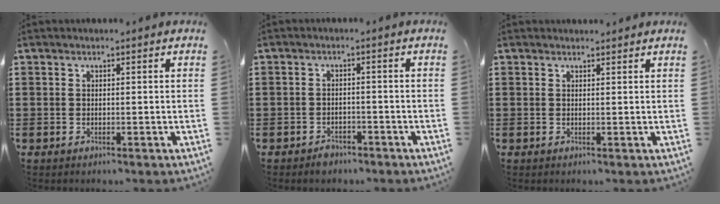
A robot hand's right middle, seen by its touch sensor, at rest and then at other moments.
{"total": 1.8, "force": [-1.7, 0.8, 0.1], "torque": [-0.005, 0.003, -0.037]}
{"total": 0.8, "force": [0.8, 0.1, -0.1], "torque": [0.000, 0.000, 0.017]}